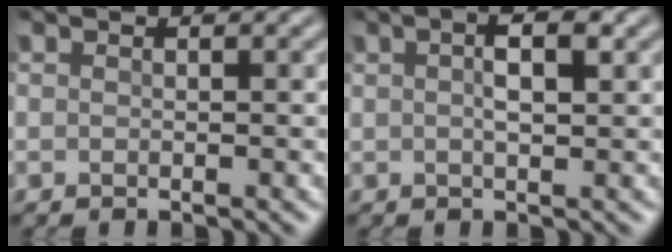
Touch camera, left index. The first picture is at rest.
{"total": 3.4, "force": [0.9, 1.2, 3.0], "torque": [-0.057, 0.003, 0.014]}